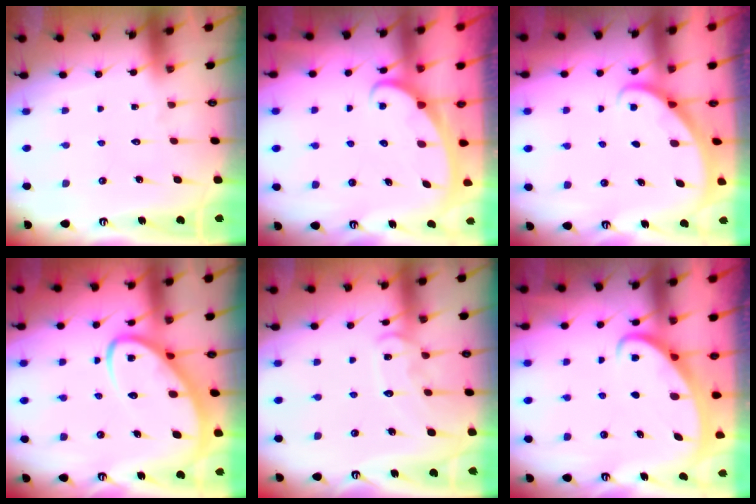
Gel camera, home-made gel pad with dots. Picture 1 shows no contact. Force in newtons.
{"total": 2.5, "press": 2.5, "slide": 0.3}
{"total": 2.1, "press": 2.1, "slide": 0.1}
{"total": 8.5, "press": 8.4, "slide": 1.0}
{"total": 10.9, "press": 10.8, "slide": 0.9}
{"total": 2.4, "press": 2.3, "slide": 0.3}